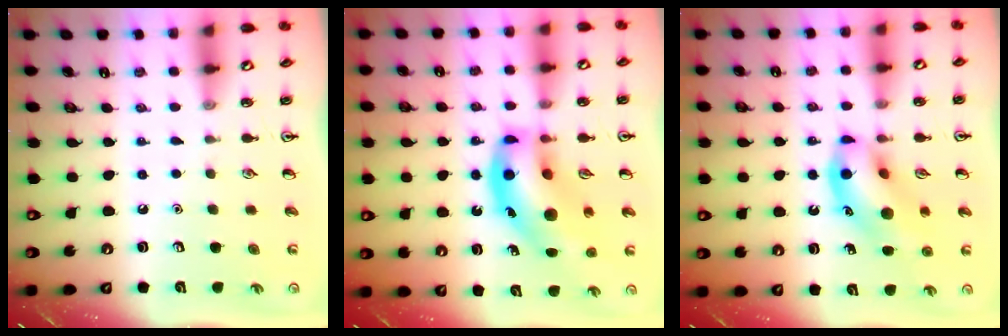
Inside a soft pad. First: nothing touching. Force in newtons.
{"total": 17.6, "press": 17.2, "slide": 3.8}
{"total": 13.5, "press": 13.3, "slide": 2.7}